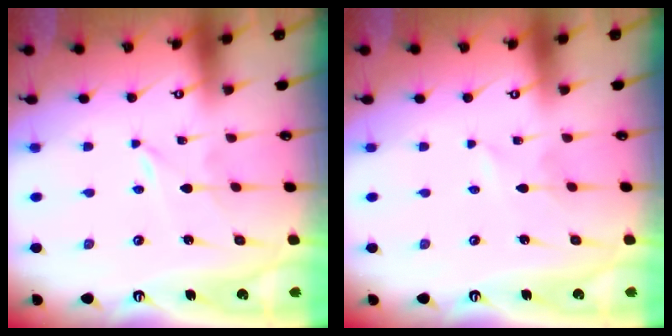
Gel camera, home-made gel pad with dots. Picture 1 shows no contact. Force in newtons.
{"total": 0.7, "press": 0.6, "slide": 0.1}